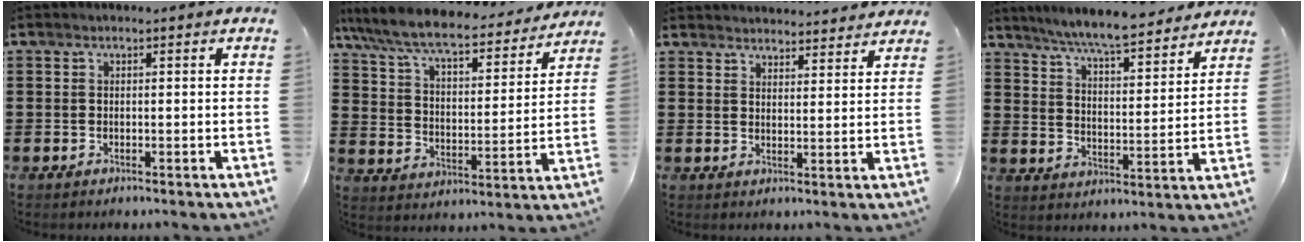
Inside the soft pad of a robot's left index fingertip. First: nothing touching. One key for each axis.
{"total": 8.1, "fx": 7.1, "fy": 1.1, "fz": 3.6, "tx": -0.099, "ty": -0.044, "tz": 0.119}
{"total": 3.3, "fx": 3.3, "fy": 0.0, "fz": -0.3, "tx": -0.005, "ty": -0.017, "tz": 0.062}
{"total": 6.9, "fx": 6.5, "fy": -0.3, "fz": 2.4, "tx": -0.071, "ty": -0.040, "tz": 0.111}